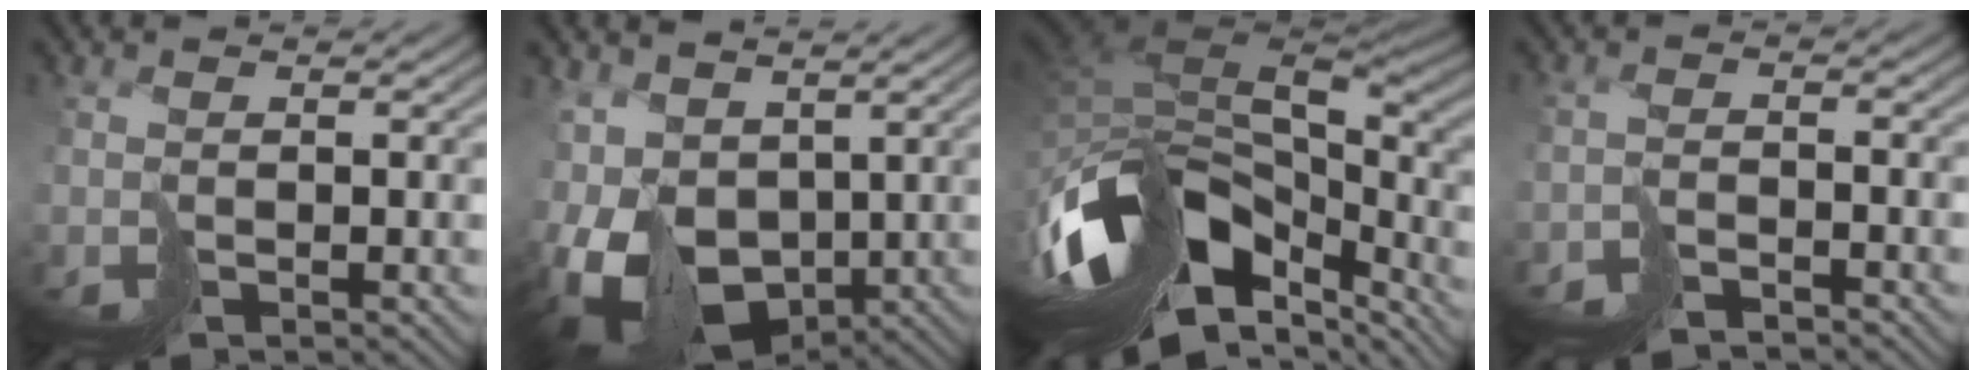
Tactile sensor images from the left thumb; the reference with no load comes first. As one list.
[{"total": 13.6, "force": [-0.7, 9.3, 9.9], "torque": [-0.260, -0.036, 0.008]}, {"total": 18.4, "force": [-7.3, 10.0, 13.6], "torque": [-0.277, -0.023, -0.114]}, {"total": 3.4, "force": [-2.8, 0.9, 1.6], "torque": [-0.035, 0.000, -0.062]}]